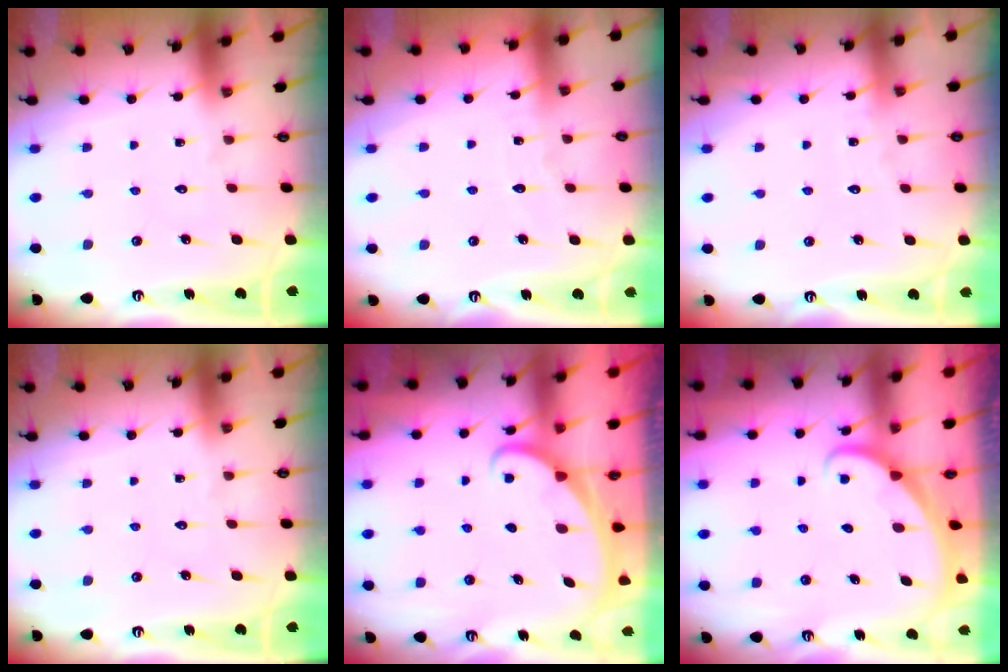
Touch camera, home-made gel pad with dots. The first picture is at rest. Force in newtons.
{"total": 3.0, "press": 2.9, "slide": 0.3}
{"total": 3.6, "press": 3.6, "slide": 0.3}
{"total": 0.0}
{"total": 1.5, "press": 1.5, "slide": 0.1}
{"total": 1.7, "press": 1.7, "slide": 0.1}